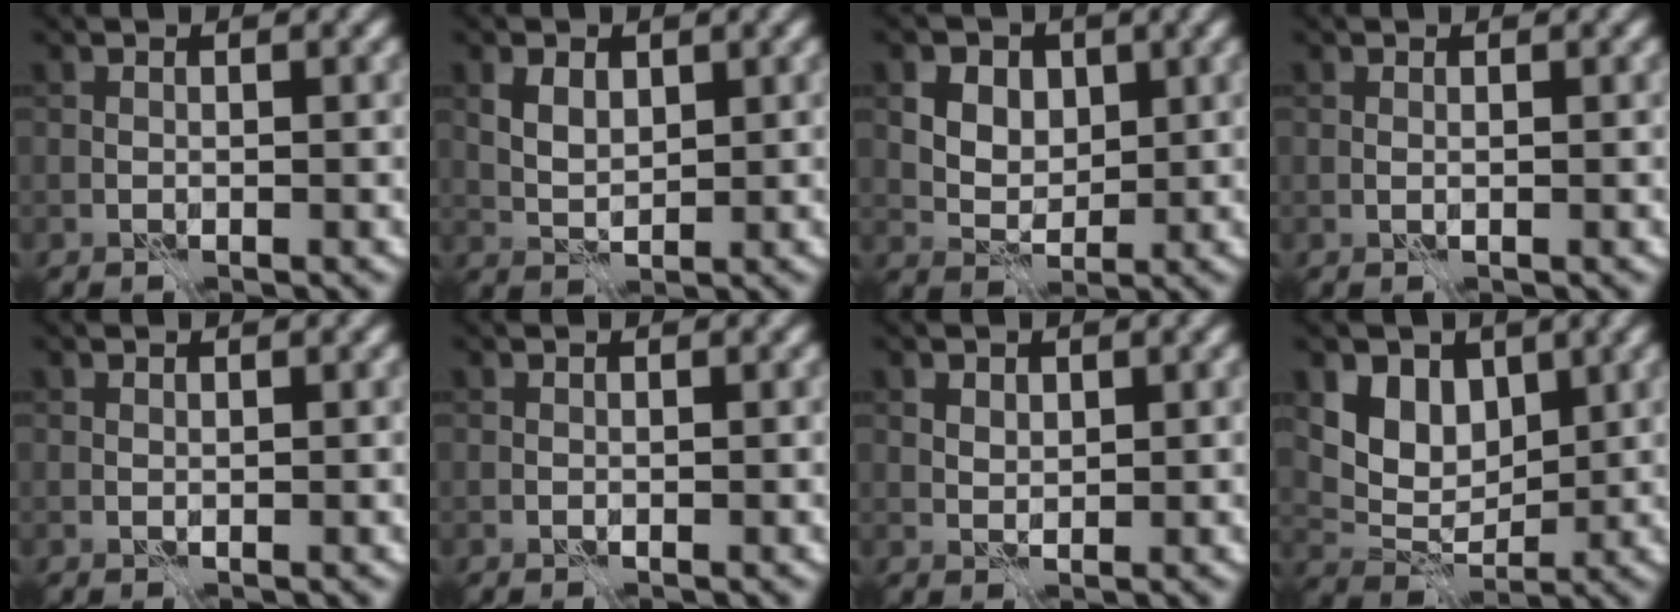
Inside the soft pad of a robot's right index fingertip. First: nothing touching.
{"total": 2.6, "force": [1.0, 1.6, 1.8], "torque": [-0.039, -0.001, 0.020]}
{"total": 7.9, "force": [3.6, 5.6, 4.1], "torque": [-0.072, 0.018, 0.051]}
{"total": 0.0}
{"total": 0.0}
{"total": 0.0}
{"total": 1.2, "force": [0.7, 0.8, 0.6], "torque": [-0.010, -0.002, 0.015]}
{"total": 5.4, "force": [2.7, 3.8, 2.8], "torque": [-0.060, -0.012, 0.050]}